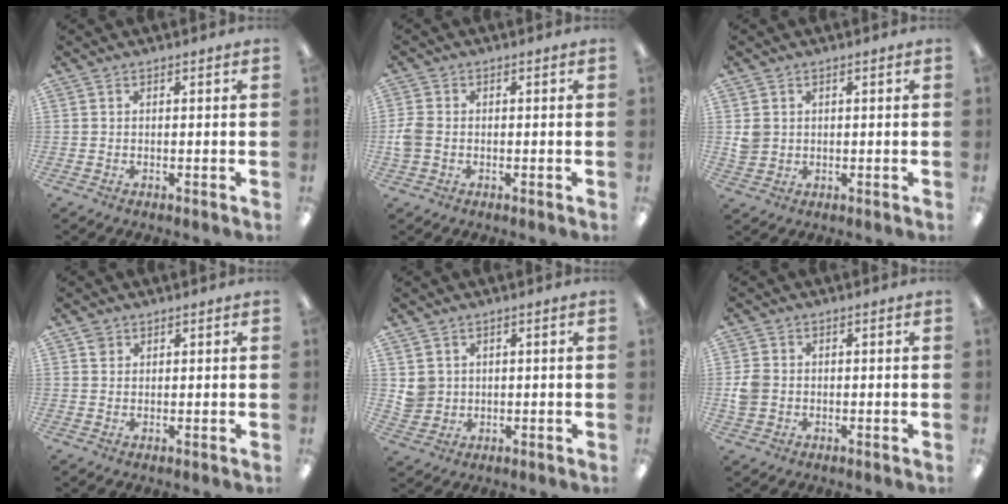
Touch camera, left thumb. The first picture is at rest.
{"total": 4.0, "force": [-0.6, 3.1, 2.5], "torque": [-0.057, 0.004, -0.012]}
{"total": 3.0, "force": [0.6, 2.9, 0.8], "torque": [-0.011, 0.002, 0.011]}
{"total": 1.5, "force": [1.1, 1.0, 0.1], "torque": [0.006, -0.004, 0.020]}
{"total": 3.9, "force": [1.4, 3.7, 0.2], "torque": [-0.009, 0.002, 0.026]}
{"total": 4.2, "force": [-0.2, 3.7, 2.0], "torque": [-0.035, 0.004, -0.004]}